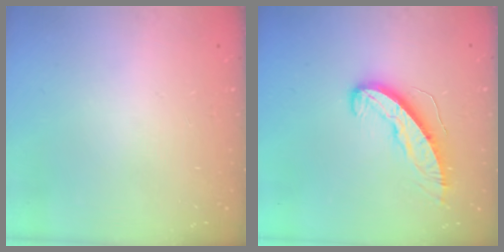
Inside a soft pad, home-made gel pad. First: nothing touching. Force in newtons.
{"total": 11.5, "press": 11.4, "slide": 0.9}